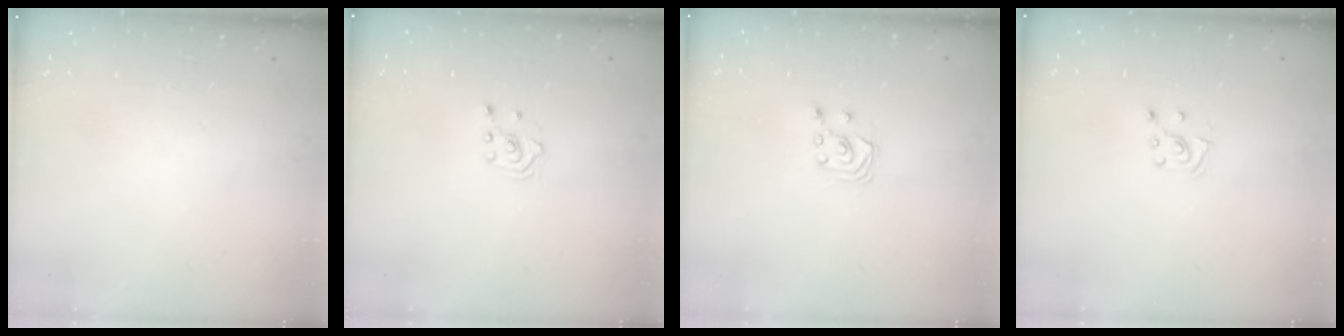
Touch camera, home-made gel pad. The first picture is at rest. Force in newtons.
{"total": 2.0, "press": 2.0, "slide": 0.3}
{"total": 2.9, "press": 2.8, "slide": 0.3}
{"total": 5.9, "press": 5.8, "slide": 0.7}